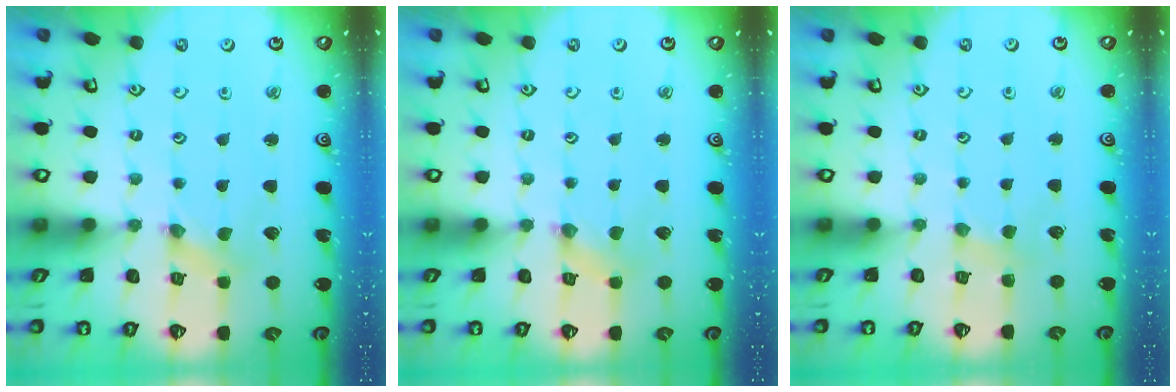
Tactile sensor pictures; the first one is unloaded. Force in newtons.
{"total": 1.6, "press": 1.5, "slide": 0.2}
{"total": 2.2, "press": 2.2, "slide": 0.4}